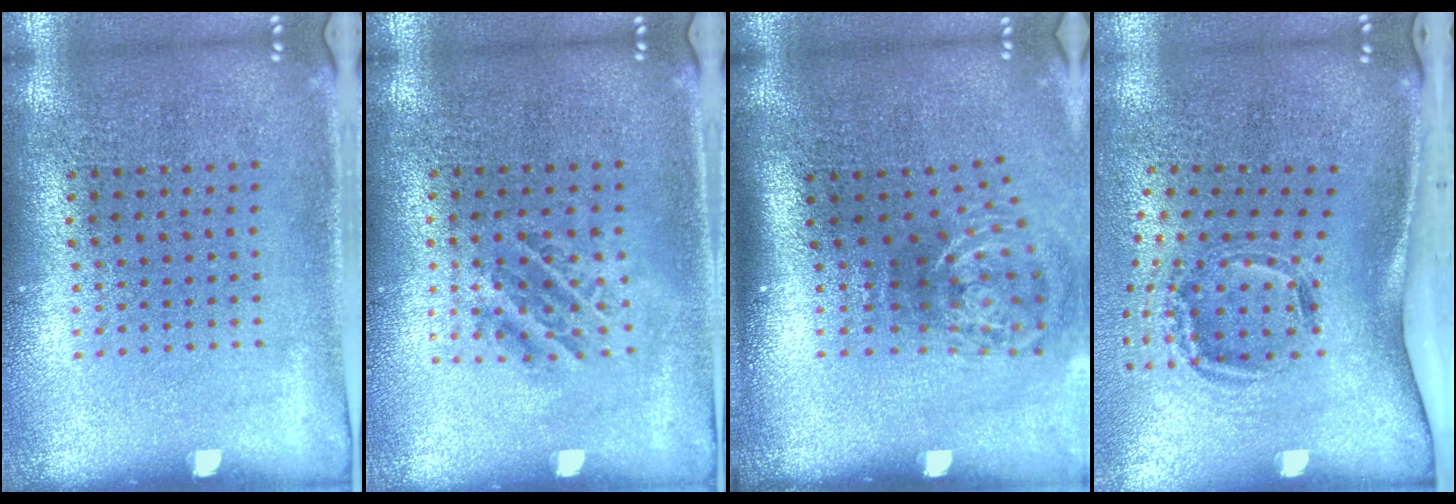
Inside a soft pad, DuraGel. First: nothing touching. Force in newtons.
{"total": 1.1, "press": 1.0, "slide": 0.4}
{"total": 2.2, "press": 1.3, "slide": 1.7}
{"total": 2.0, "press": 1.2, "slide": 1.5}